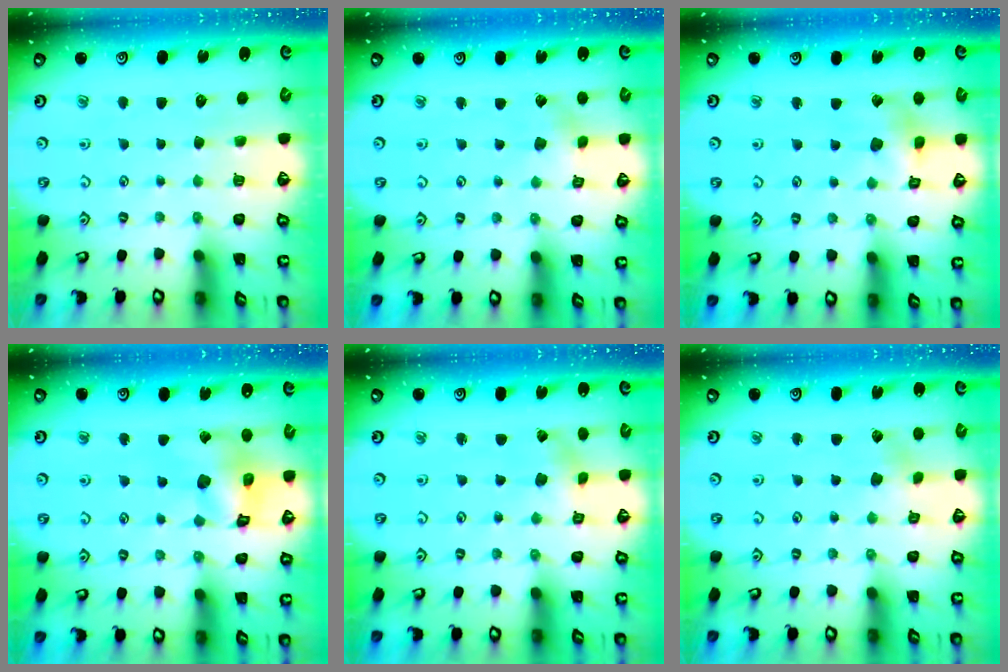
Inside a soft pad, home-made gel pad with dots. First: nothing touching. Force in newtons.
{"total": 2.1, "press": 2.1, "slide": 0.0}
{"total": 6.3, "press": 6.3, "slide": 0.7}
{"total": 14.0, "press": 13.9, "slide": 1.7}
{"total": 0.0}
{"total": 2.4, "press": 2.4, "slide": 0.3}